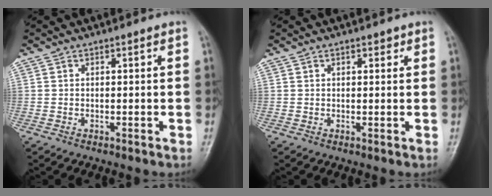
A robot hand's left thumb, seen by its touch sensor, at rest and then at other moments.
{"total": 1.6, "force": [1.0, 0.8, 0.9], "torque": [-0.005, -0.002, 0.010]}